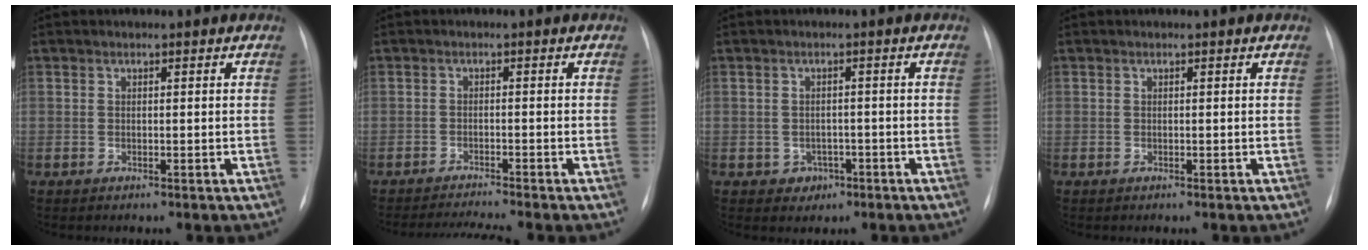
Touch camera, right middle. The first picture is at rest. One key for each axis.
{"total": 5.2, "fx": -4.7, "fy": -1.4, "fz": 1.7, "tx": -0.028, "ty": -0.015, "tz": -0.076}
{"total": 2.6, "fx": -1.2, "fy": 2.3, "fz": 0.6, "tx": -0.003, "ty": 0.009, "tz": -0.010}
{"total": 0.0}